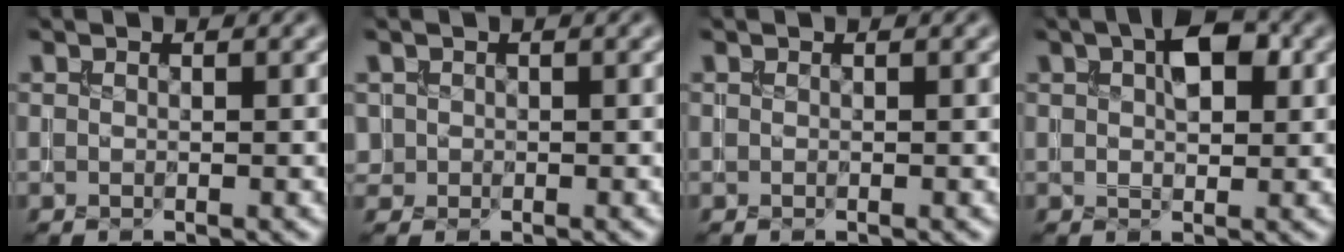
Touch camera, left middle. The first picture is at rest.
{"total": 0.9, "force": [0.1, 0.9, 0.0], "torque": [0.008, -0.003, 0.000]}
{"total": 0.0}
{"total": 4.5, "force": [1.6, 2.4, 3.4], "torque": [-0.056, 0.009, 0.025]}